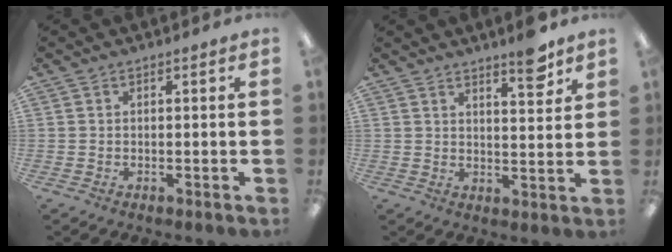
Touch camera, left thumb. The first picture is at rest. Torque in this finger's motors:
{"motor_torque": [-0.02, 0.05, -0.55, -0.04, 0.13]}